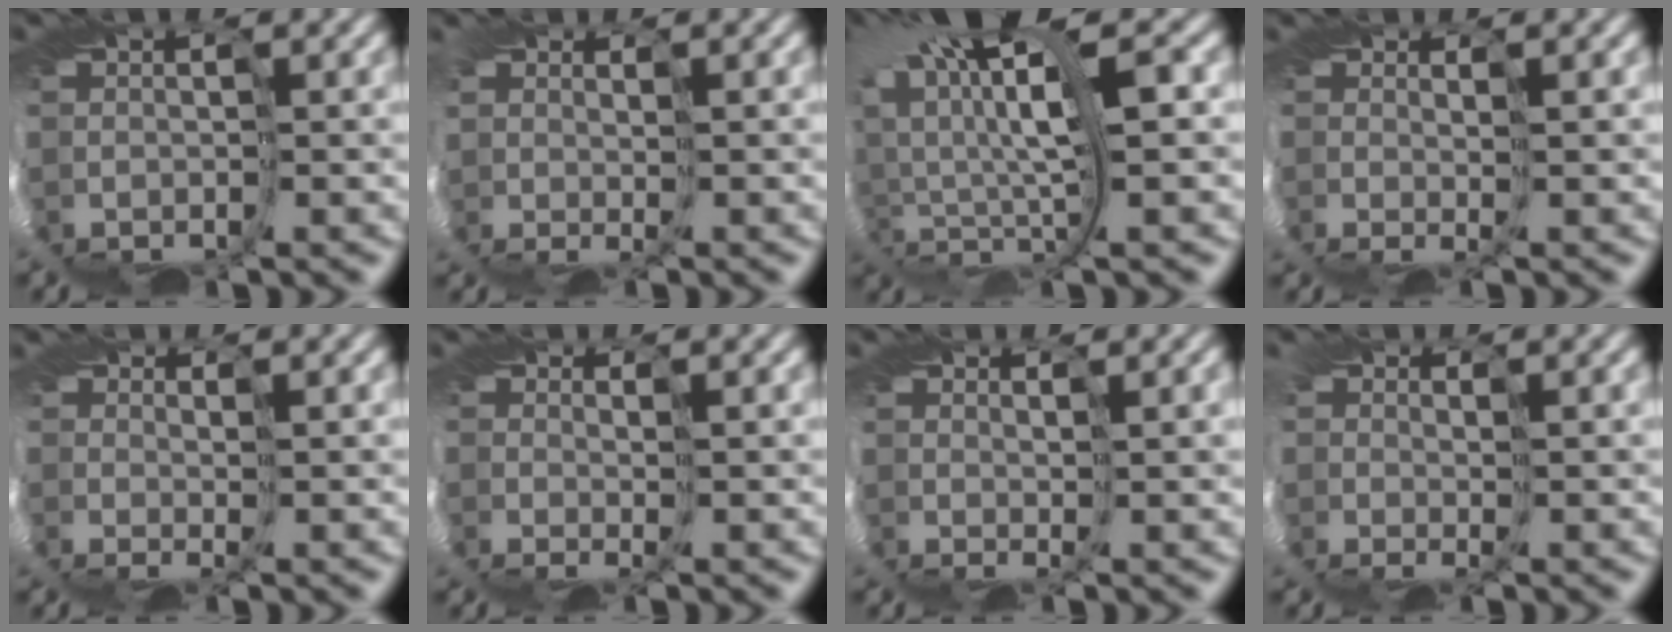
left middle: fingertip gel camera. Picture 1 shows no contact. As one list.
[{"total": 1.4, "force": [1.1, 0.7, 0.4], "torque": [-0.014, 0.000, 0.021]}, {"total": 12.1, "force": [4.7, 4.1, 10.4], "torque": [-0.212, 0.007, 0.090]}, {"total": 1.3, "force": [0.8, -0.4, 0.9], "torque": [-0.025, 0.000, 0.009]}, {"total": 0.8, "force": [0.7, -0.3, 0.4], "torque": [-0.014, 0.000, 0.009]}, {"total": 1.1, "force": [0.5, 0.2, 0.9], "torque": [-0.026, 0.000, 0.007]}, {"total": 2.8, "force": [1.8, 0.3, 2.2], "torque": [-0.031, 0.012, 0.021]}, {"total": 2.8, "force": [0.3, 2.0, 1.9], "torque": [-0.031, -0.001, 0.006]}]